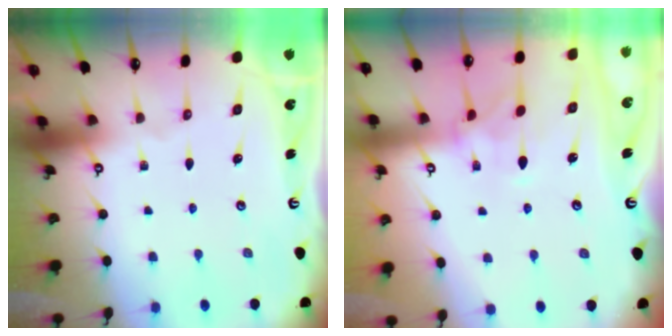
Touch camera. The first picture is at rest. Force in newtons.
{"total": 1.0, "press": 0.6, "slide": 0.9}